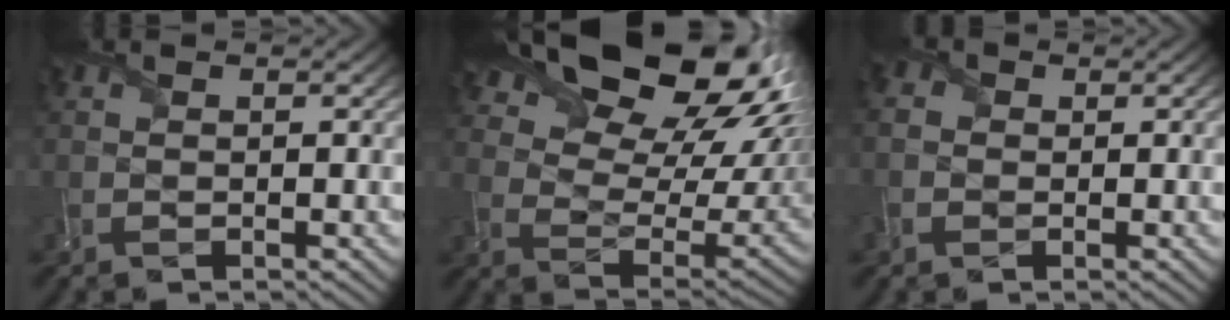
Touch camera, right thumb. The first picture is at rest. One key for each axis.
{"total": 19.8, "fx": 12.0, "fy": 10.2, "fz": 11.9, "tx": -0.220, "ty": 0.031, "tz": 0.187}
{"total": 3.0, "fx": -0.7, "fy": 2.6, "fz": 1.3, "tx": -0.049, "ty": -0.002, "tz": -0.018}